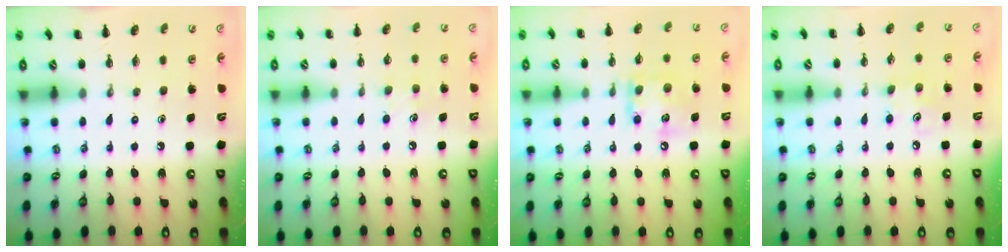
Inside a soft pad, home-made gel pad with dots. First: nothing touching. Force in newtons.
{"total": 5.0, "press": 4.8, "slide": 1.4}
{"total": 12.4, "press": 12.3, "slide": 1.7}
{"total": 4.2, "press": 4.1, "slide": 0.9}